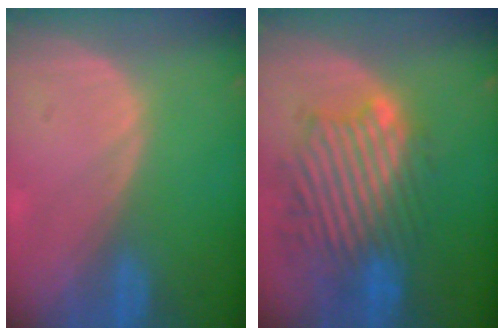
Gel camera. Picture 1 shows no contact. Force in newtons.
{"total": 10.8, "press": 10.1, "slide": 4.0}